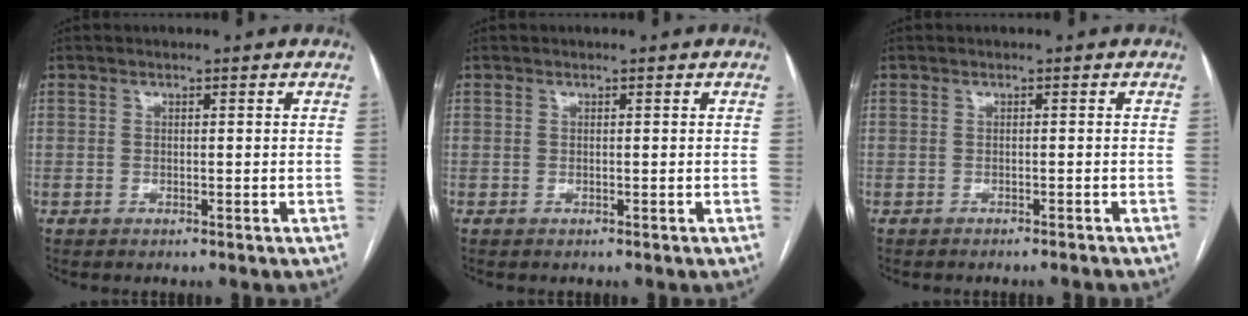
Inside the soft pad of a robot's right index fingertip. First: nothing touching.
{"total": 0.0}
{"total": 2.3, "force": [-2.2, -0.1, 0.6], "torque": [-0.006, -0.003, -0.029]}